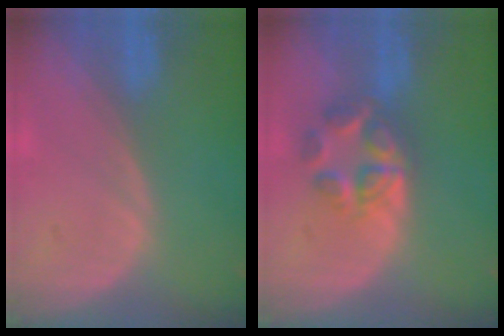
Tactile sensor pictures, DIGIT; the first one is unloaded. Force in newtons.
{"total": 6.2, "press": 5.5, "slide": 2.8}